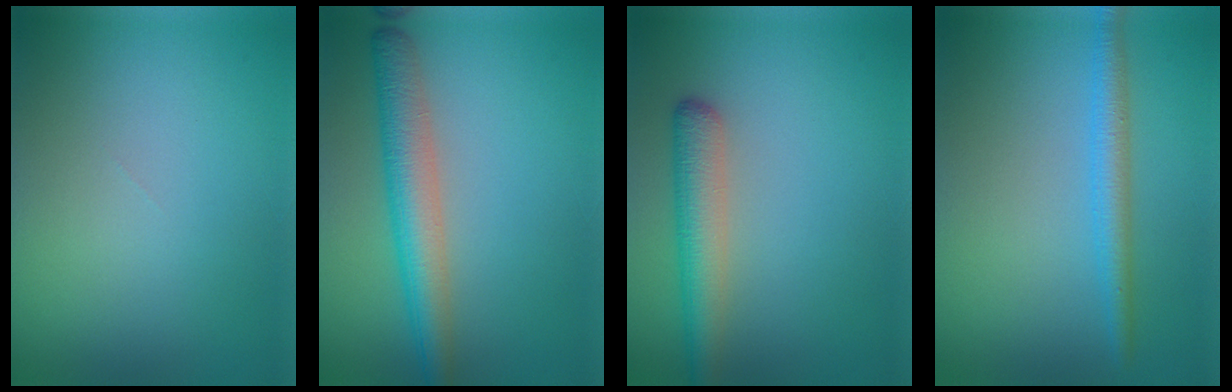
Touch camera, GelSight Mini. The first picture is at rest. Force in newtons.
{"total": 4.8, "press": 4.8, "slide": 0.2}
{"total": 3.7, "press": 3.7, "slide": 0.1}
{"total": 2.7, "press": 2.7, "slide": 0.1}